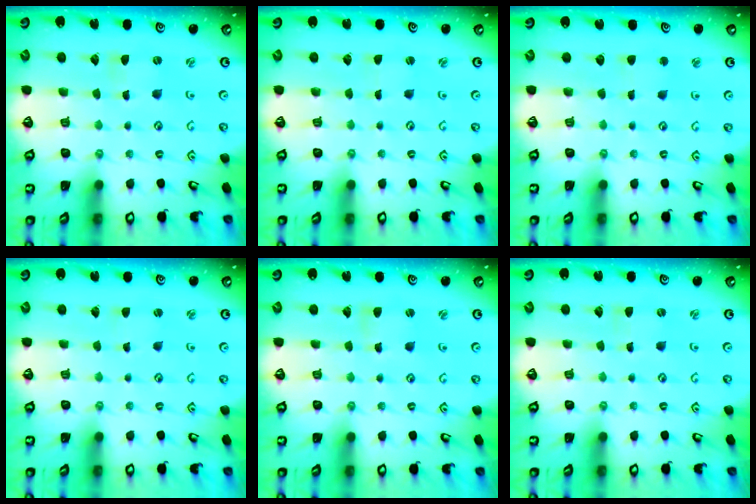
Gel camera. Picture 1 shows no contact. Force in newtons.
{"total": 0.0}
{"total": 2.9, "press": 2.9, "slide": 0.3}
{"total": 1.8, "press": 1.7, "slide": 0.2}
{"total": 2.2, "press": 2.2, "slide": 0.3}
{"total": 0.0}